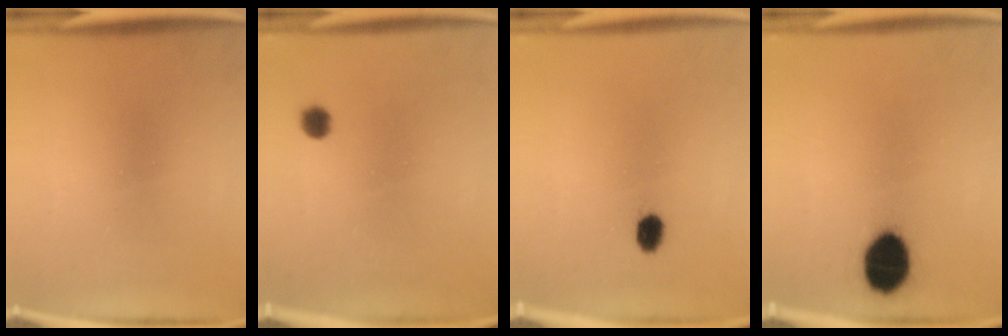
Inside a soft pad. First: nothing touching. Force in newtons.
{"total": 1.8}
{"total": 2.7}
{"total": 10.4}